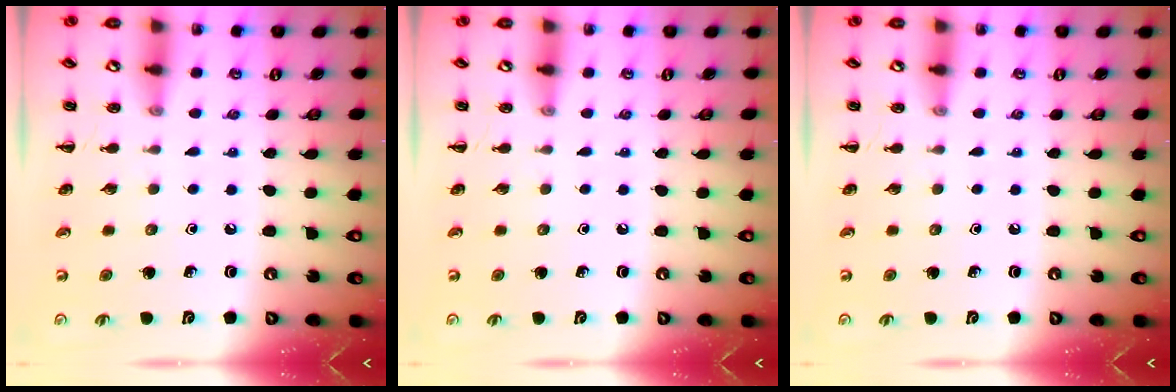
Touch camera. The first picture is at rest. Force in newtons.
{"total": 0.0}
{"total": 0.0}